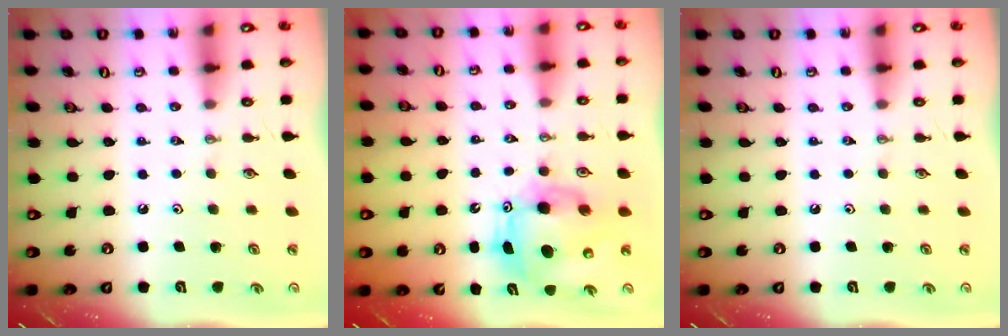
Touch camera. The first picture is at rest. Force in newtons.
{"total": 9.4, "press": 9.2, "slide": 1.8}
{"total": 0.0}